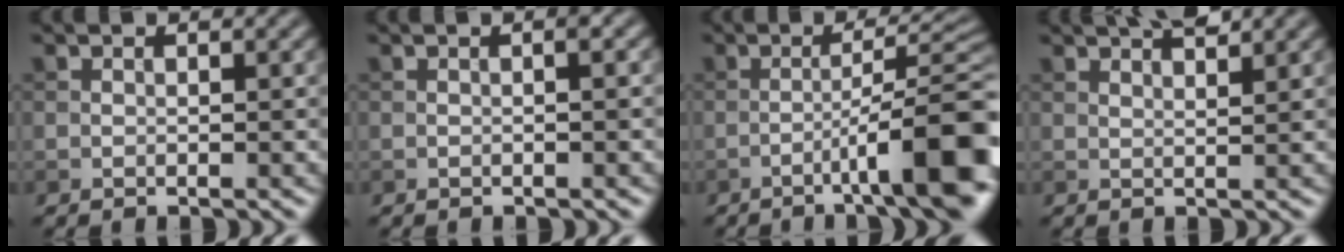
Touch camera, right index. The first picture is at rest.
{"total": 1.1, "force": [0.0, 0.1, 1.1], "torque": [-0.016, 0.001, -0.003]}
{"total": 11.4, "force": [-5.0, 1.9, 10.0], "torque": [-0.136, 0.014, -0.073]}
{"total": 3.2, "force": [2.4, 0.6, 1.9], "torque": [-0.018, 0.007, 0.029]}